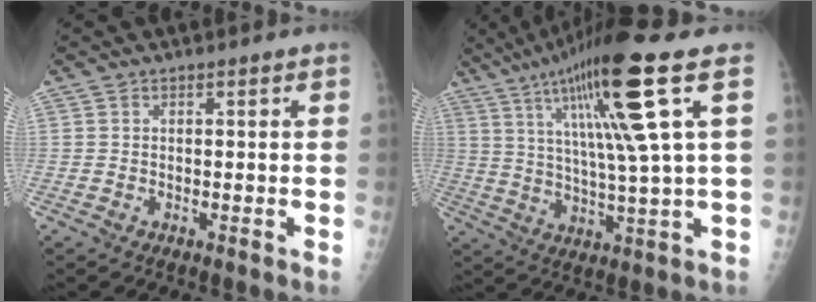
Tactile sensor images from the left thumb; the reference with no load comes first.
{"total": 18.3, "force": [7.7, 0.4, 16.6], "torque": [-0.286, -0.012, 0.129]}